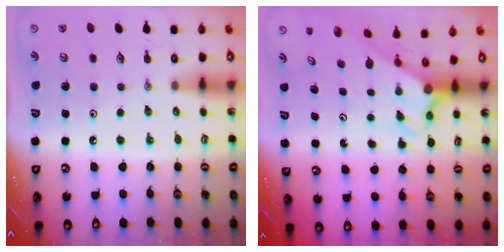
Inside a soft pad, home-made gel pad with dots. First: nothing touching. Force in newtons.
{"total": 2.2, "press": 2.2, "slide": 0.1}